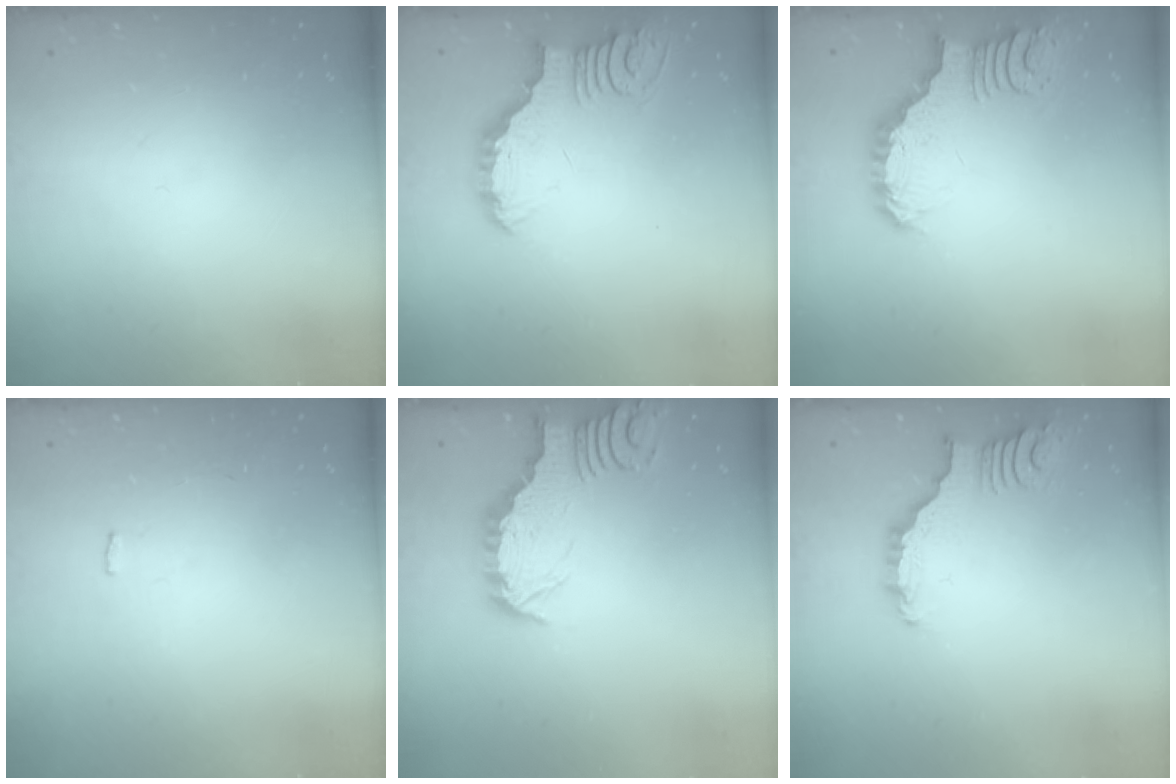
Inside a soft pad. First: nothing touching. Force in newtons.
{"total": 4.5, "press": 4.4, "slide": 0.4}
{"total": 3.1, "press": 3.1, "slide": 0.6}
{"total": 2.0, "press": 2.0, "slide": 0.3}
{"total": 2.7, "press": 2.7, "slide": 0.3}
{"total": 3.1, "press": 3.0, "slide": 0.7}